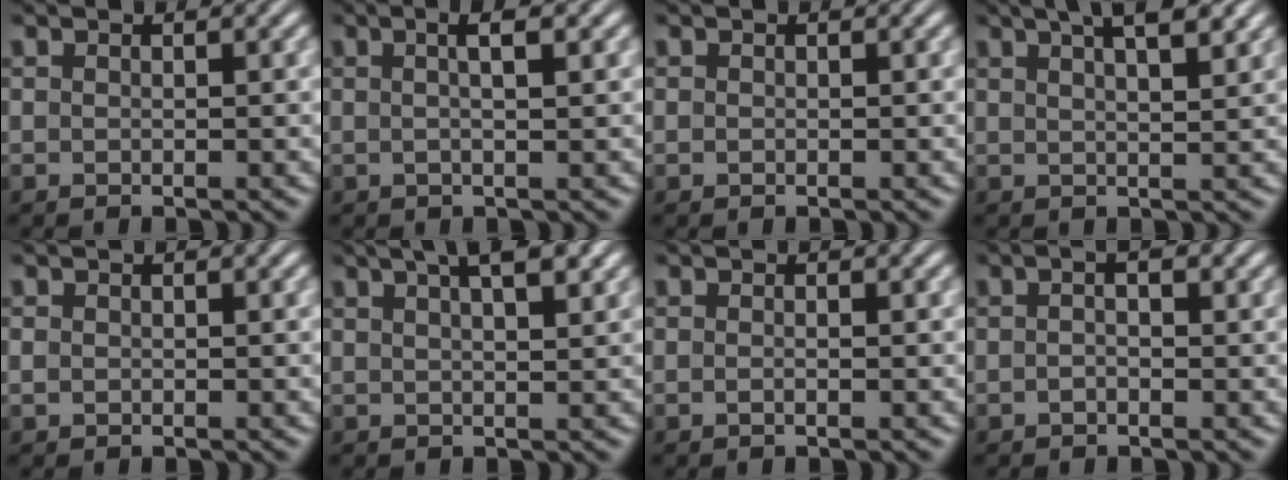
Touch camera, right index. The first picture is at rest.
{"total": 2.4, "force": [0.5, 0.1, 2.3], "torque": [-0.038, 0.007, 0.005]}
{"total": 0.0}
{"total": 5.9, "force": [3.8, 1.8, 4.2], "torque": [-0.057, 0.016, 0.056]}
{"total": 0.7, "force": [-0.2, 0.6, 0.3], "torque": [-0.012, -0.005, 0.000]}
{"total": 5.6, "force": [3.3, 1.8, 4.2], "torque": [-0.059, 0.016, 0.048]}
{"total": 0.6, "force": [-0.3, 0.2, 0.5], "torque": [-0.010, 0.000, -0.008]}
{"total": 1.8, "force": [0.1, 0.7, 1.6], "torque": [-0.018, 0.010, -0.006]}